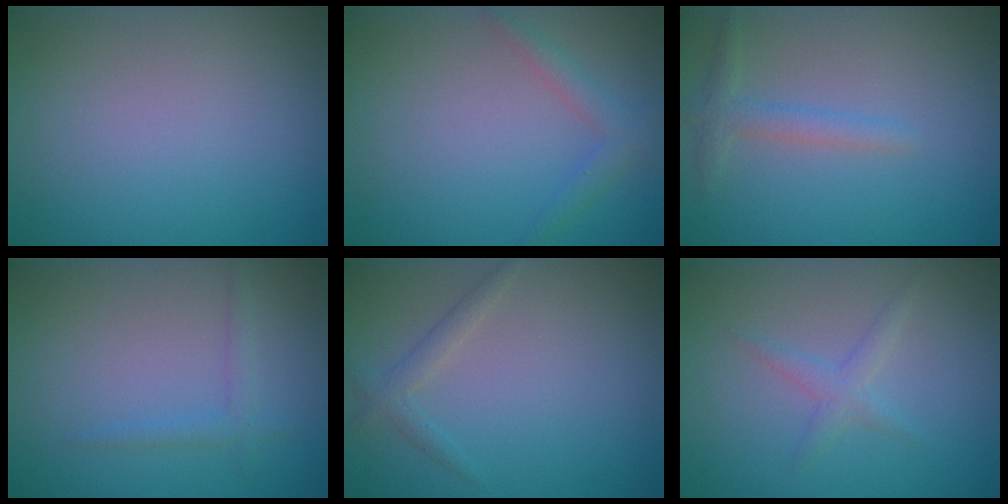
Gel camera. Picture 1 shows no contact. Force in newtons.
{"total": 1.8, "press": 1.8, "slide": 0.1}
{"total": 1.7, "press": 1.7, "slide": 0.1}
{"total": 1.4, "press": 1.4, "slide": 0.0}
{"total": 1.3, "press": 1.3, "slide": 0.1}
{"total": 1.4, "press": 1.4, "slide": 0.0}